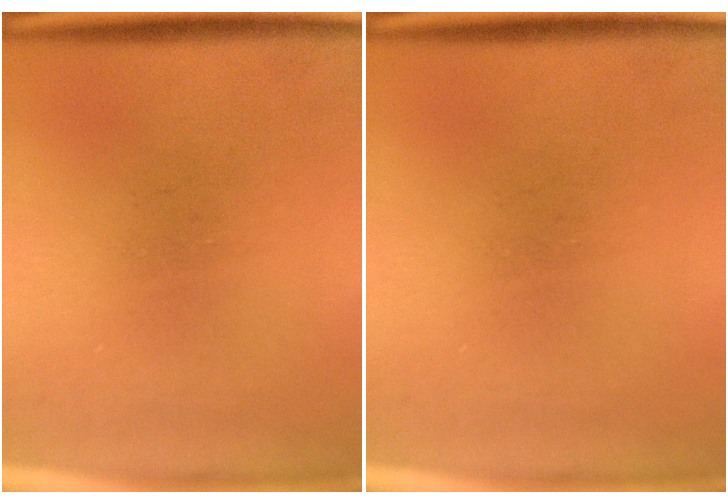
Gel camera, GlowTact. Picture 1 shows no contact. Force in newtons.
{"total": 0.0}